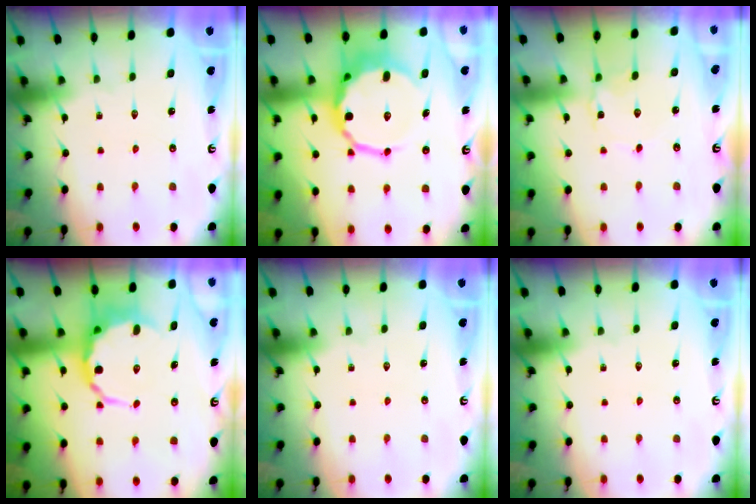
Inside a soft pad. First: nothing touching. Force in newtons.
{"total": 12.3, "press": 11.8, "slide": 3.5}
{"total": 4.6, "press": 4.5, "slide": 0.6}
{"total": 6.8, "press": 6.5, "slide": 1.7}
{"total": 0.0}
{"total": 0.0}